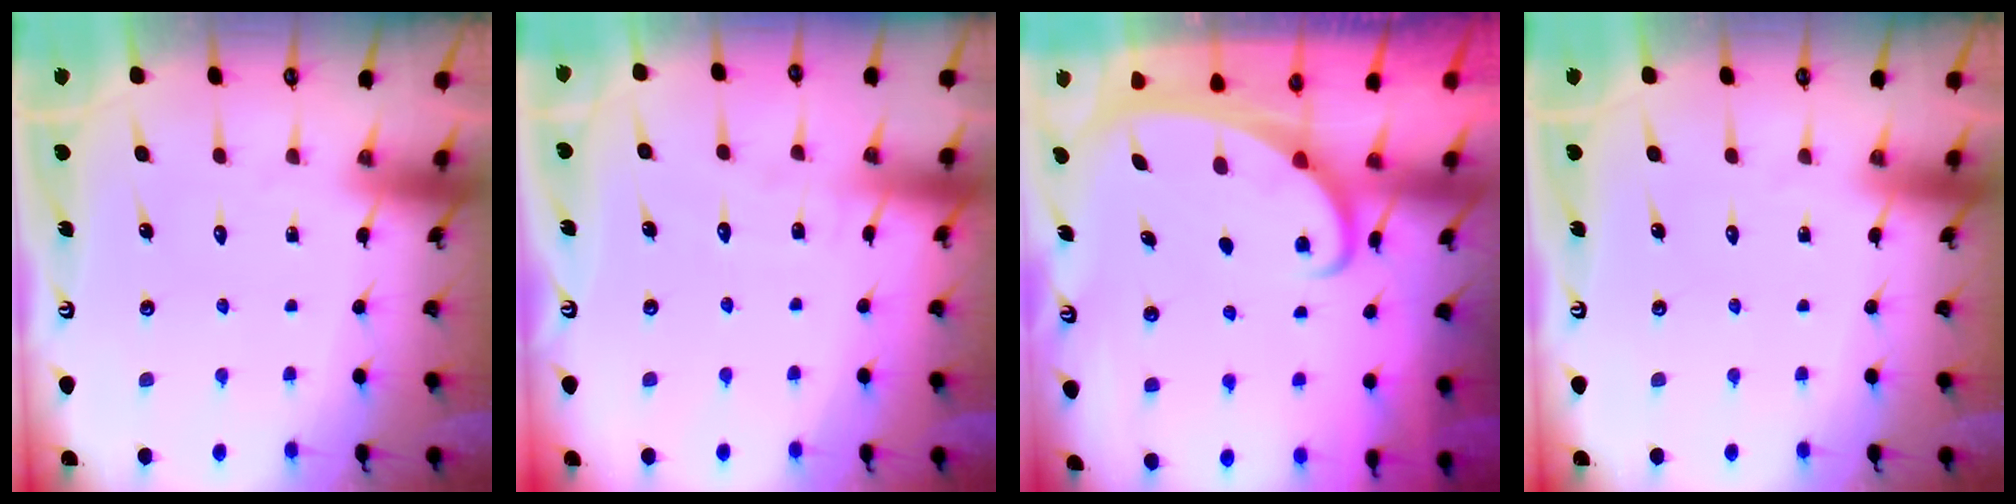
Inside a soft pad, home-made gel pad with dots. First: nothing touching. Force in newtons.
{"total": 4.1, "press": 4.1, "slide": 0.4}
{"total": 2.2, "press": 2.2, "slide": 0.3}
{"total": 0.0}